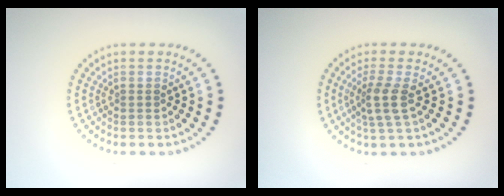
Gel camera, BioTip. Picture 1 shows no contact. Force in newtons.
{"total": 2.4, "press": 1.9, "slide": 1.6}